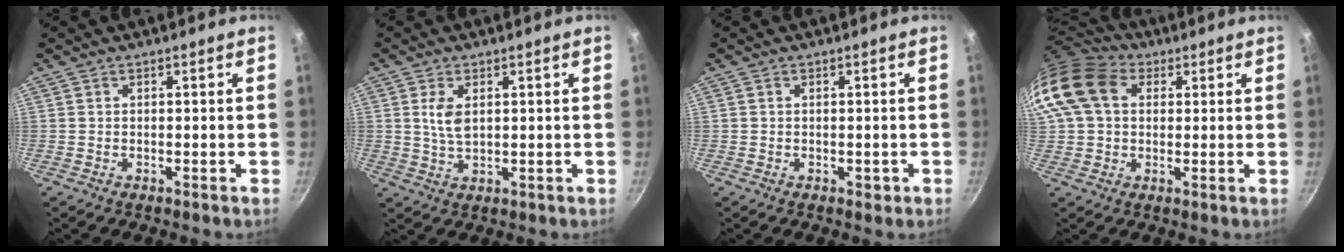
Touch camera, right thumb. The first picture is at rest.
{"total": 4.4, "force": [1.1, 2.4, 3.5], "torque": [-0.068, -0.010, 0.026]}
{"total": 1.4, "force": [-0.3, 1.1, 0.9], "torque": [-0.008, 0.002, -0.004]}
{"total": 15.2, "force": [4.0, 11.5, 9.2], "torque": [-0.179, 0.025, 0.058]}